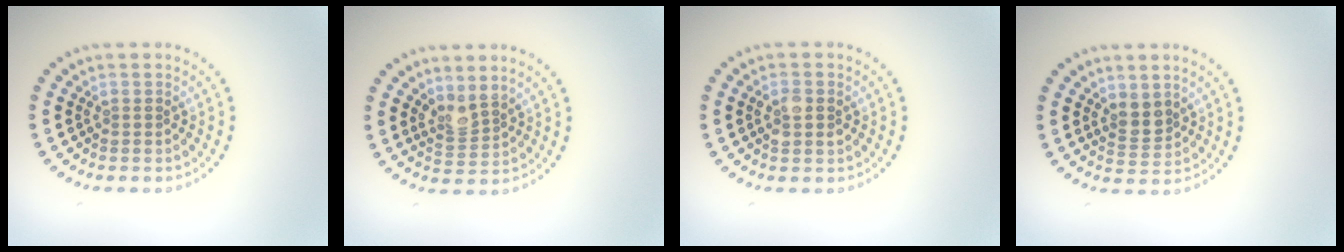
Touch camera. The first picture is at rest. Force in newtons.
{"total": 2.2, "press": 1.6, "slide": 1.4}
{"total": 1.7, "press": 1.7, "slide": 0.1}
{"total": 2.0, "press": 1.8, "slide": 1.0}